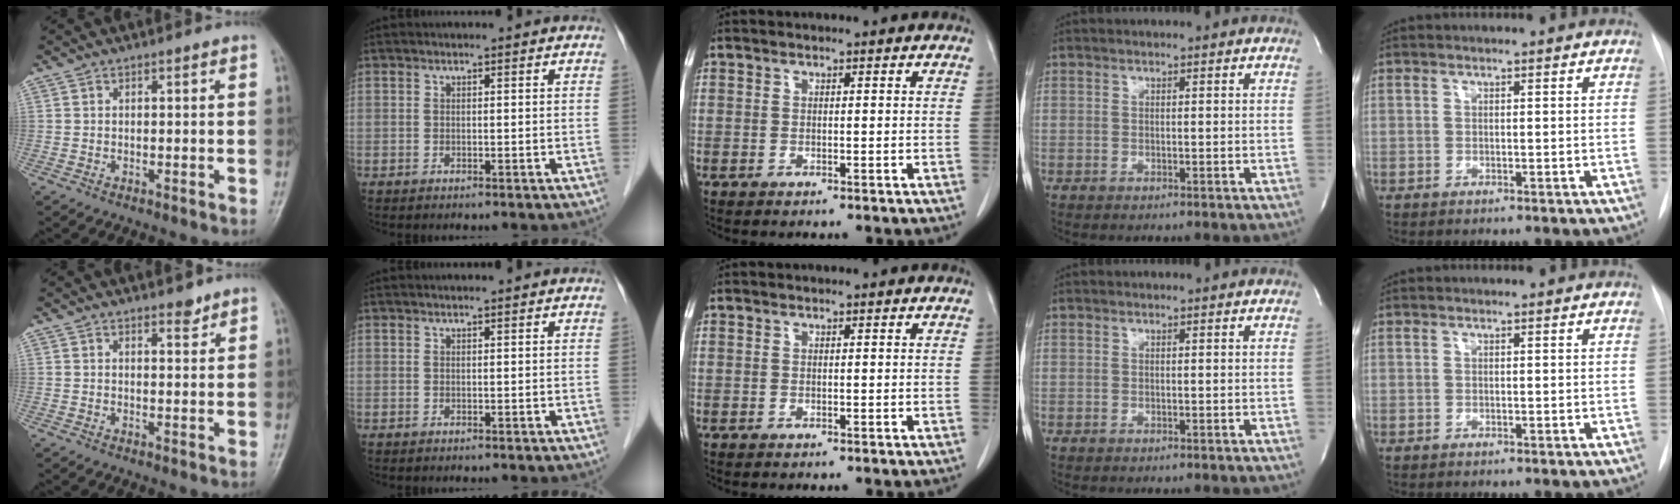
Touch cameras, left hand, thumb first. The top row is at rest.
{"thumb": {"total": 2.1, "force": [1.8, 0.8, 0.9], "torque": [-0.003, -0.013, 0.026]}, "index": {"total": 0.6, "force": [0.5, -0.1, 0.3], "torque": [-0.005, 0.004, 0.010]}}